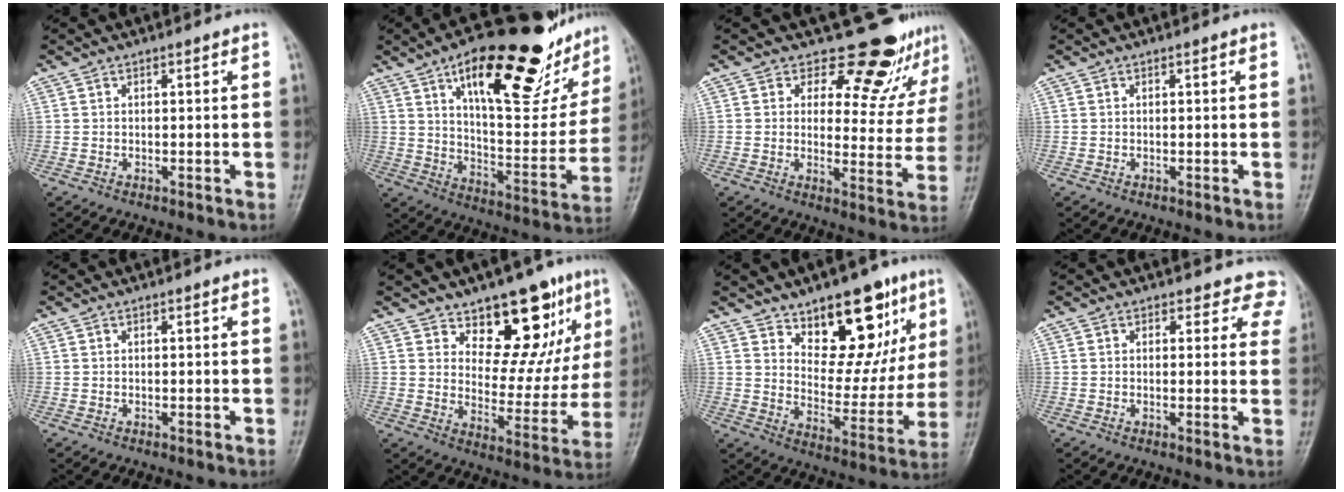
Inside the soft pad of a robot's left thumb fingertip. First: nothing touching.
{"total": 28.4, "force": [16.3, 10.4, 20.8], "torque": [-0.249, -0.038, 0.247]}
{"total": 14.0, "force": [12.1, 6.1, 3.4], "torque": [0.013, -0.094, 0.133]}
{"total": 0.0}
{"total": 0.0}
{"total": 15.3, "force": [9.4, 7.5, 9.5], "torque": [-0.058, -0.061, 0.145]}
{"total": 17.3, "force": [10.0, 8.7, 11.1], "torque": [-0.088, -0.062, 0.156]}
{"total": 6.0, "force": [5.0, 3.3, 0.0], "torque": [0.055, -0.018, 0.028]}